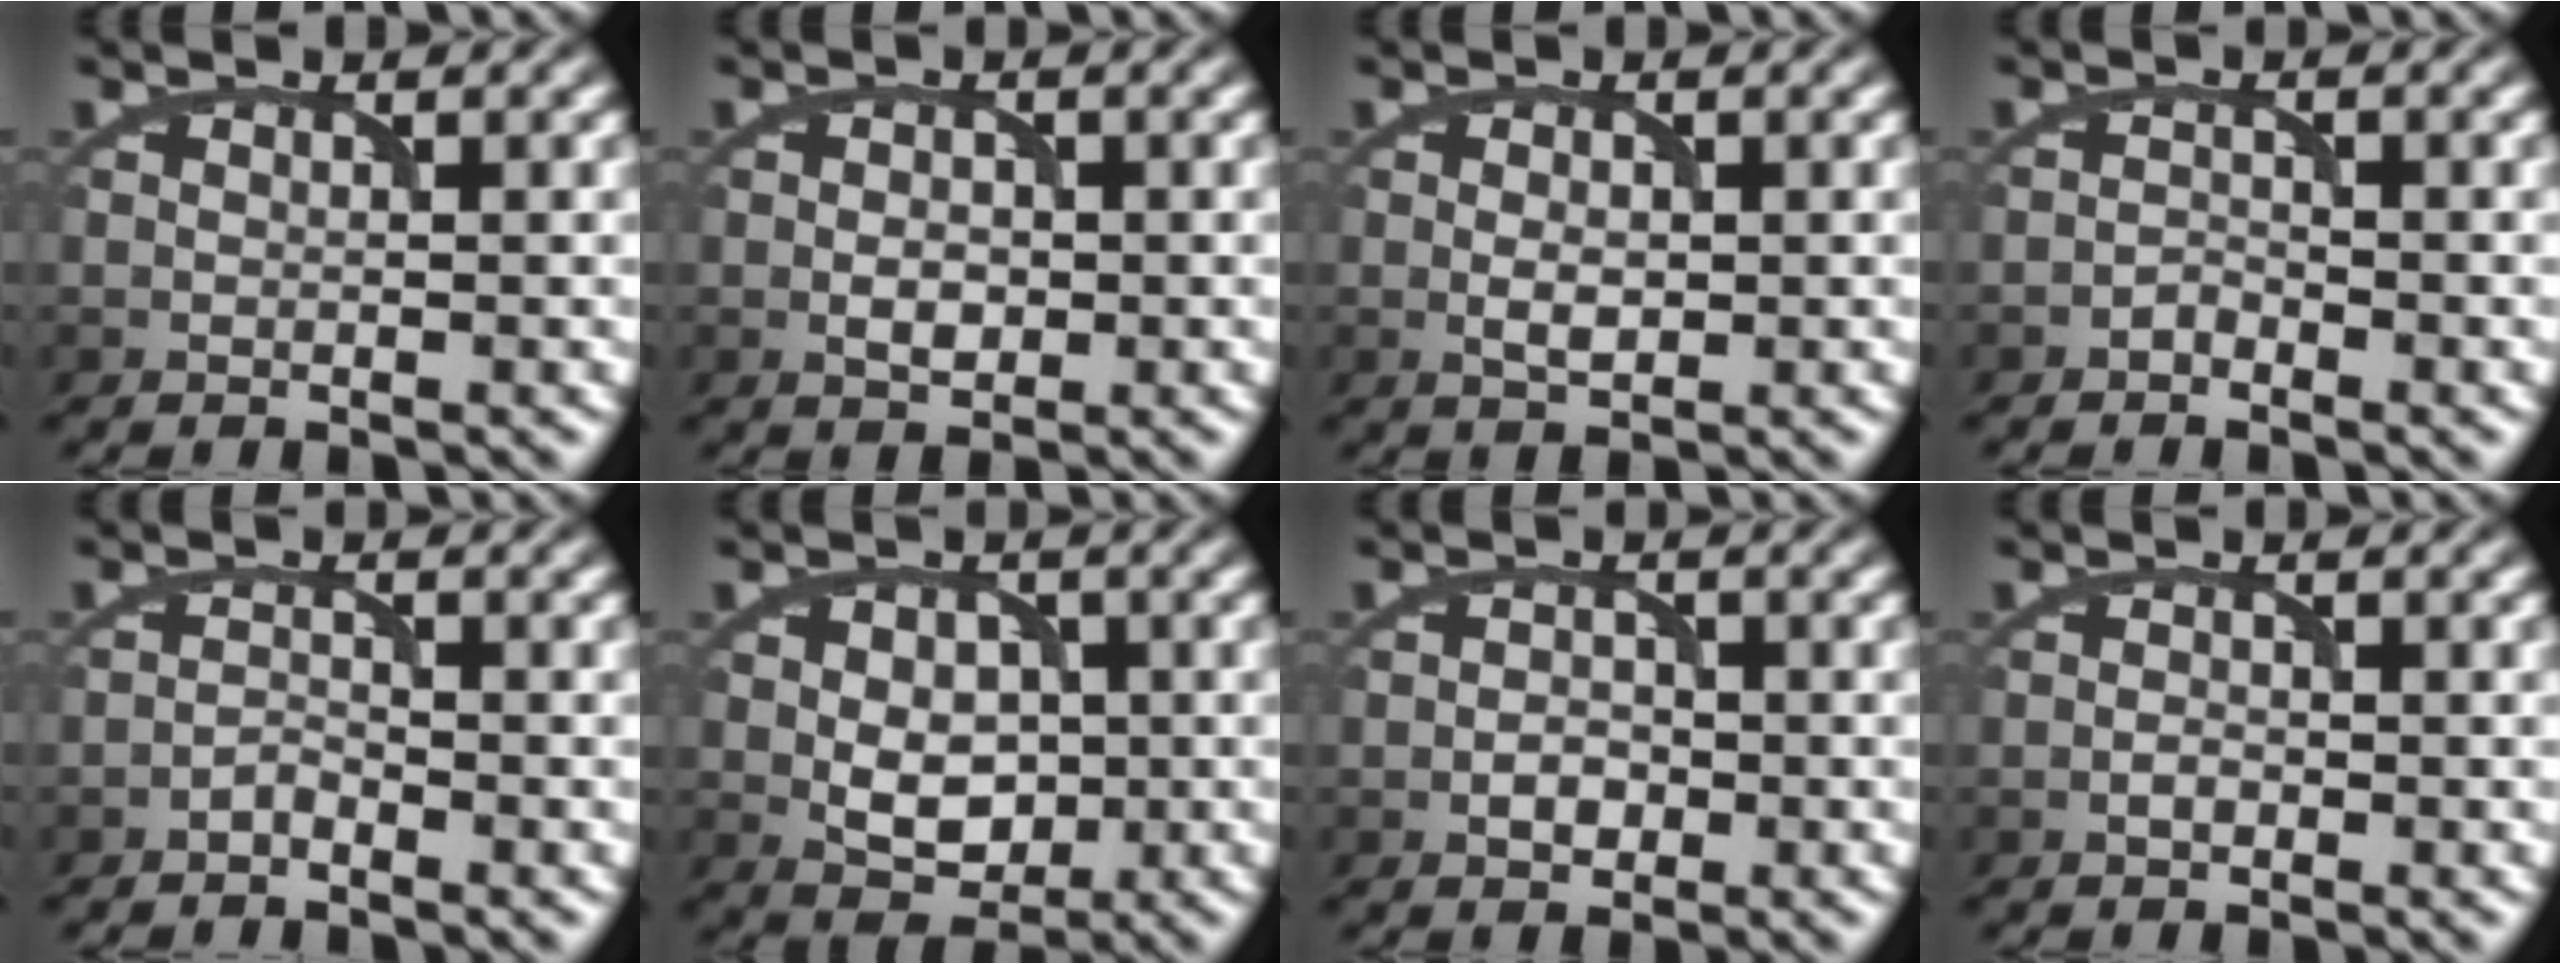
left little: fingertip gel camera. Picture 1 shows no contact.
{"total": 1.9, "force": [-0.4, 1.3, 1.4], "torque": [-0.025, -0.001, -0.007]}
{"total": 1.8, "force": [-0.1, 1.1, 1.5], "torque": [-0.030, -0.002, 0.000]}
{"total": 0.9, "force": [-0.7, 0.3, 0.2], "torque": [-0.004, 0.003, -0.016]}
{"total": 0.9, "force": [-0.8, 0.2, 0.4], "torque": [-0.008, 0.004, -0.018]}
{"total": 4.8, "force": [-0.2, 3.4, 3.4], "torque": [-0.056, -0.002, 0.000]}
{"total": 1.7, "force": [-0.7, 1.2, 1.0], "torque": [-0.017, 0.003, -0.014]}
{"total": 0.9, "force": [-0.4, 0.5, 0.6], "torque": [-0.011, 0.001, -0.009]}